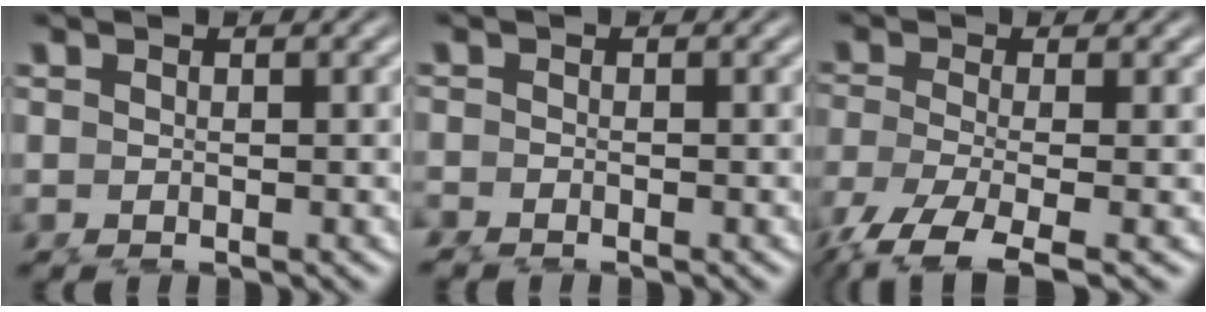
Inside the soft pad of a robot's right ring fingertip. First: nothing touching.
{"total": 1.2, "force": [-1.2, 0.3, 0.0], "torque": [0.001, -0.007, -0.020]}
{"total": 8.2, "force": [-6.2, 2.9, 4.5], "torque": [-0.102, -0.052, -0.072]}